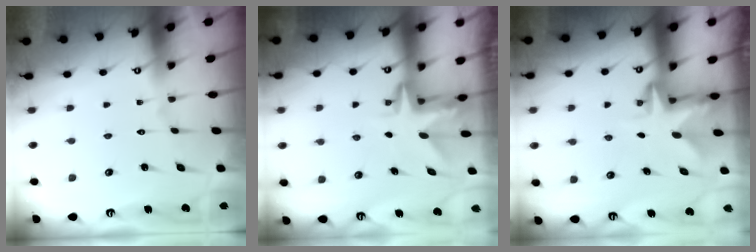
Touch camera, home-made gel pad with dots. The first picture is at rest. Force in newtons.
{"total": 3.0, "press": 3.0, "slide": 0.2}
{"total": 2.7, "press": 2.7, "slide": 0.5}